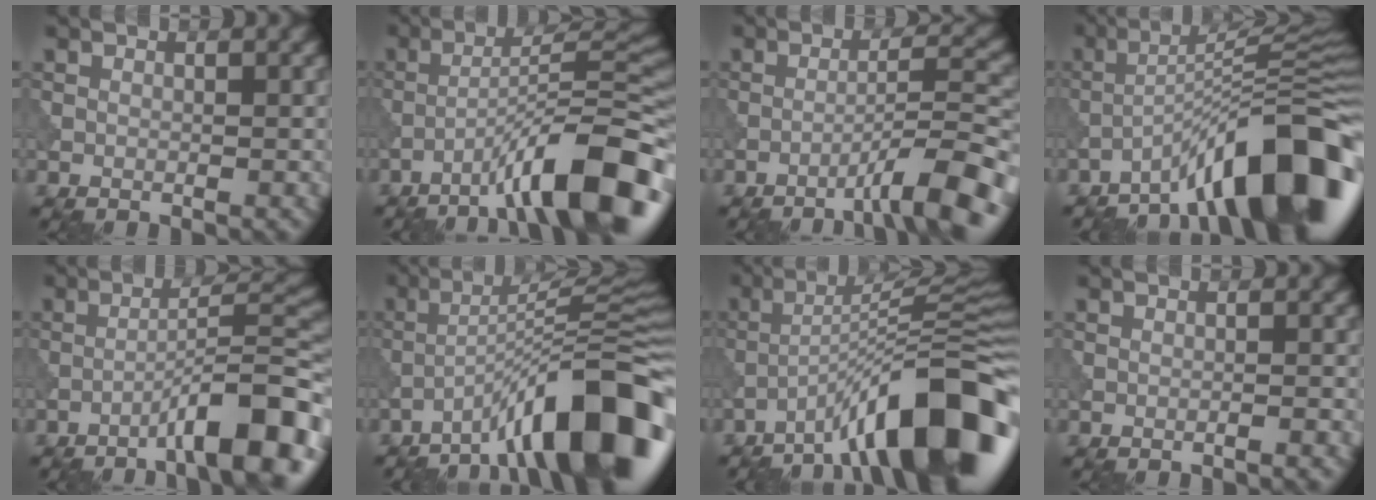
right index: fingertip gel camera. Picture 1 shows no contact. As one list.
[{"total": 11.4, "force": [-6.5, 1.7, 9.2], "torque": [-0.131, 0.026, -0.104]}, {"total": 7.1, "force": [-4.5, 0.7, 5.5], "torque": [-0.072, 0.021, -0.077]}, {"total": 11.8, "force": [-7.7, 1.8, 8.8], "torque": [-0.118, 0.032, -0.128]}, {"total": 9.4, "force": [-5.4, 1.5, 7.6], "torque": [-0.108, 0.024, -0.086]}, {"total": 13.1, "force": [-7.9, 2.2, 10.2], "torque": [-0.147, 0.026, -0.131]}, {"total": 13.2, "force": [-8.0, 2.3, 10.3], "torque": [-0.149, 0.024, -0.132]}, {"total": 0.8, "force": [-0.5, 0.1, 0.7], "torque": [-0.006, 0.003, -0.016]}]